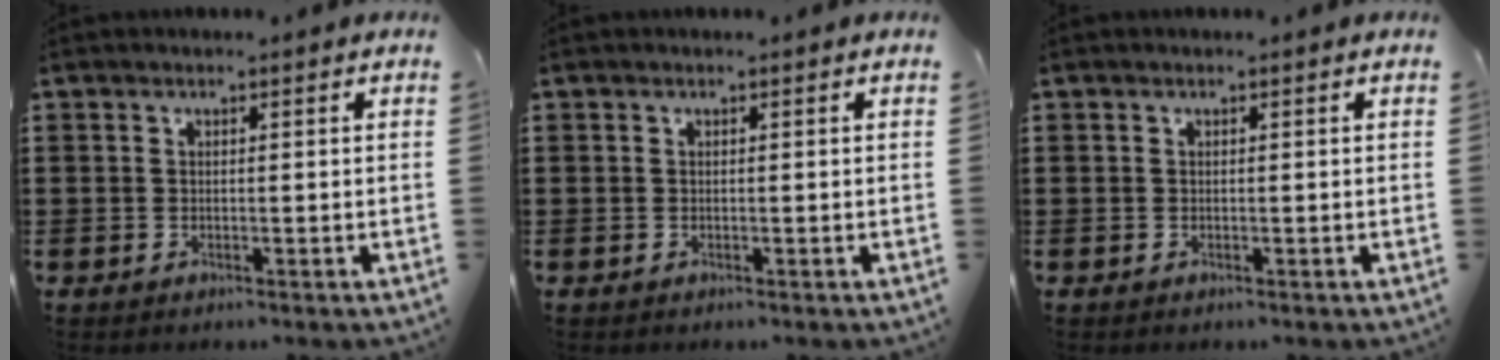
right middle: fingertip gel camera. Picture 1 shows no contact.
{"total": 0.0}
{"total": 0.0}